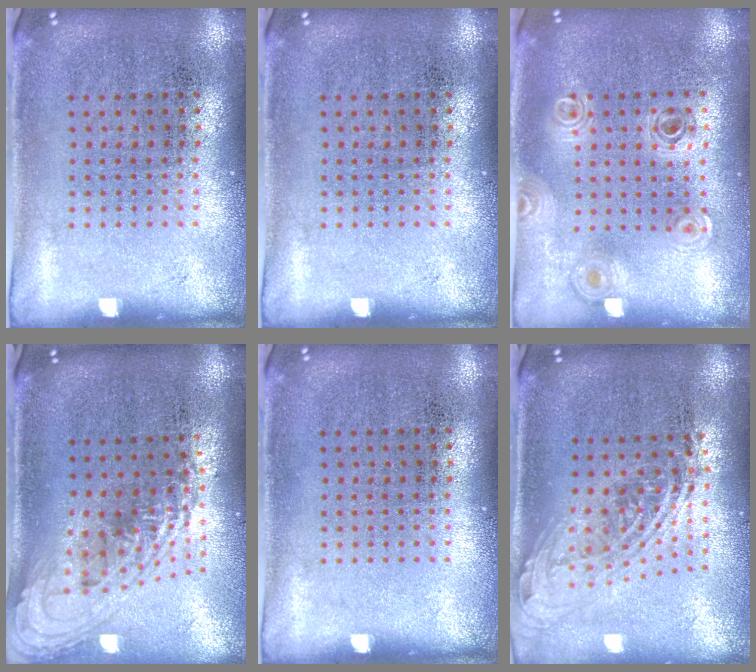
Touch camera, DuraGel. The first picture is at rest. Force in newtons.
{"total": 0.0}
{"total": 0.8, "press": 0.8, "slide": 0.1}
{"total": 2.2, "press": 1.6, "slide": 1.5}
{"total": 0.0}
{"total": 2.0, "press": 1.6, "slide": 1.3}